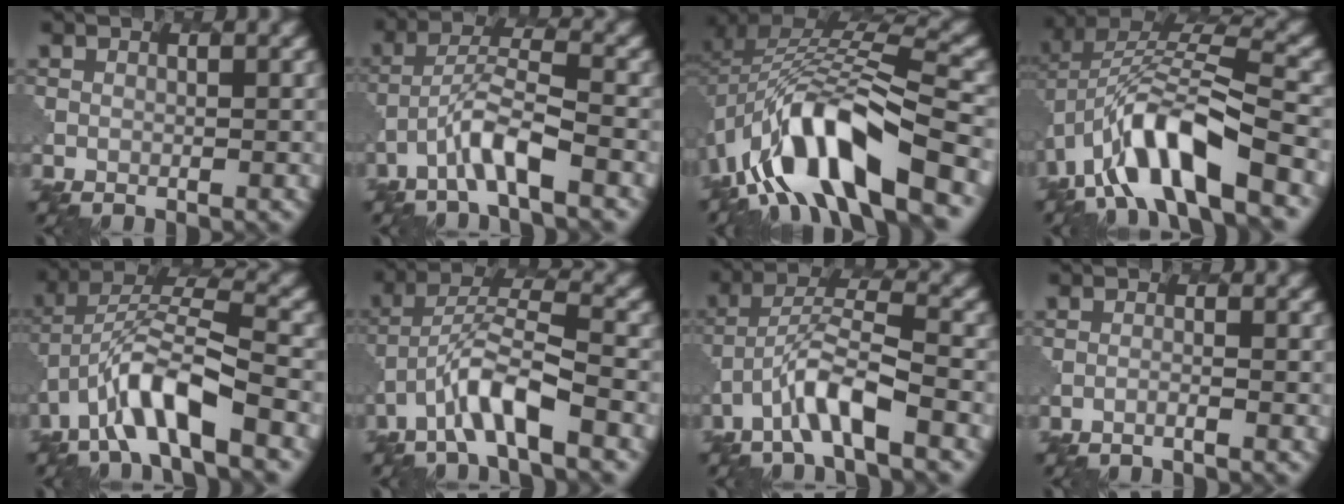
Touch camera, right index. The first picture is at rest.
{"total": 4.2, "force": [-2.5, 0.7, 3.4], "torque": [-0.063, 0.012, -0.049]}
{"total": 12.7, "force": [-6.3, 4.8, 9.9], "torque": [-0.170, 0.011, -0.106]}
{"total": 10.3, "force": [-4.6, 3.7, 8.5], "torque": [-0.155, 0.017, -0.085]}
{"total": 8.5, "force": [-4.3, 2.4, 6.9], "torque": [-0.126, 0.013, -0.079]}
{"total": 5.8, "force": [-3.3, 1.3, 4.6], "torque": [-0.088, 0.009, -0.063]}
{"total": 5.2, "force": [-3.0, 1.1, 4.1], "torque": [-0.080, 0.008, -0.058]}
{"total": 0.9, "force": [-0.7, 0.2, 0.6], "torque": [0.001, -0.001, -0.022]}